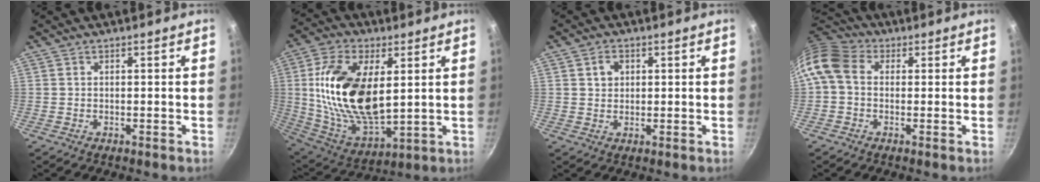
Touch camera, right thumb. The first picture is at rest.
{"total": 21.6, "force": [3.8, 11.6, 17.7], "torque": [-0.325, -0.014, 0.081]}
{"total": 3.0, "force": [0.9, 2.4, 1.5], "torque": [-0.012, 0.003, 0.015]}
{"total": 8.8, "force": [0.7, 6.8, 5.6], "torque": [-0.106, 0.022, -0.008]}